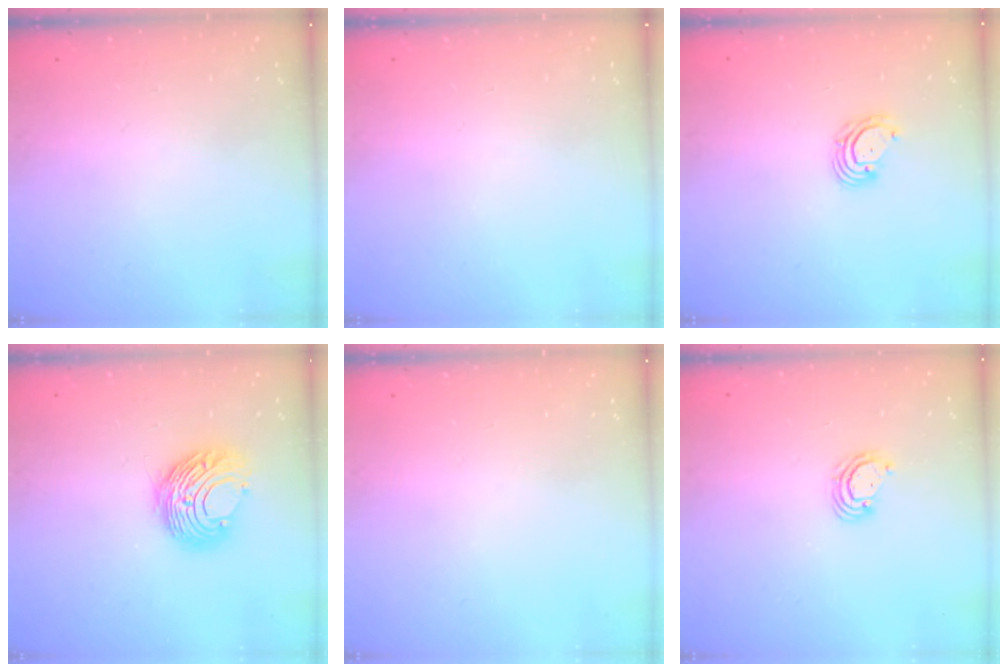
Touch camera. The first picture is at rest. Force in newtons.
{"total": 0.0}
{"total": 4.0, "press": 4.0, "slide": 0.4}
{"total": 10.9, "press": 10.9, "slide": 0.6}
{"total": 0.0}
{"total": 2.8, "press": 2.8, "slide": 0.3}